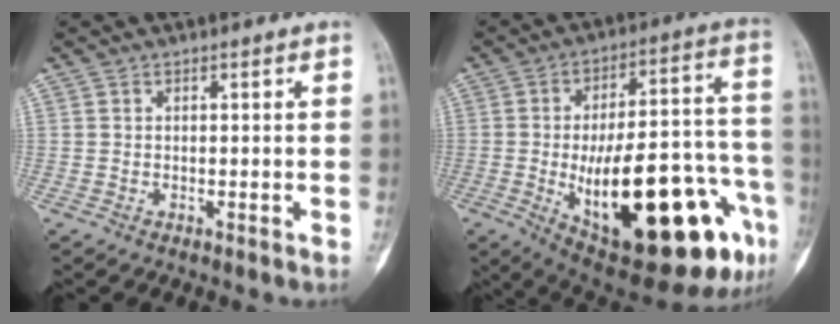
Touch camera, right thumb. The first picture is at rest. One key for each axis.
{"total": 31.7, "fx": -10.6, "fy": 11.4, "fz": 27.6, "tx": -0.355, "ty": 0.030, "tz": -0.129}